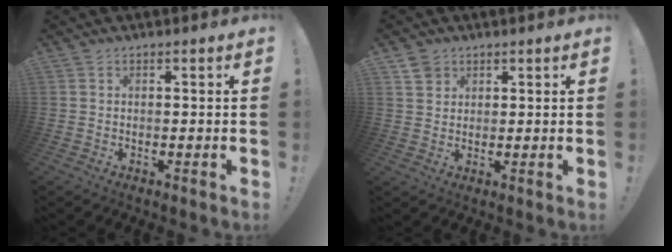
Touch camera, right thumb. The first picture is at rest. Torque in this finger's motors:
{"motor_torque": [-0.15, 0.10, -0.11, 0.20, -0.05]}